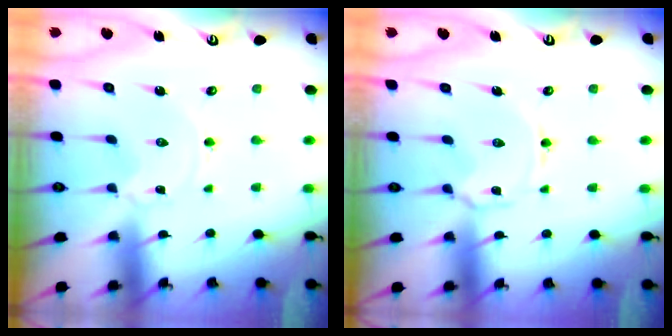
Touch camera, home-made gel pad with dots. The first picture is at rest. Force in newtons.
{"total": 3.0, "press": 3.0, "slide": 0.4}